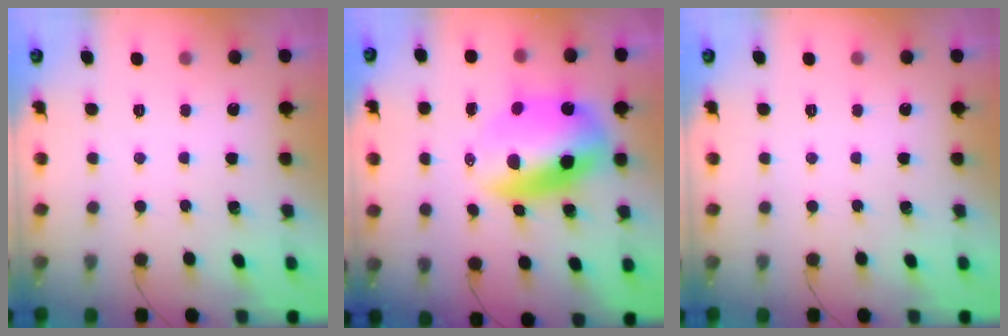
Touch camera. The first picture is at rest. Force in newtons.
{"total": 14.6, "press": 14.0, "slide": 4.0}
{"total": 0.0}